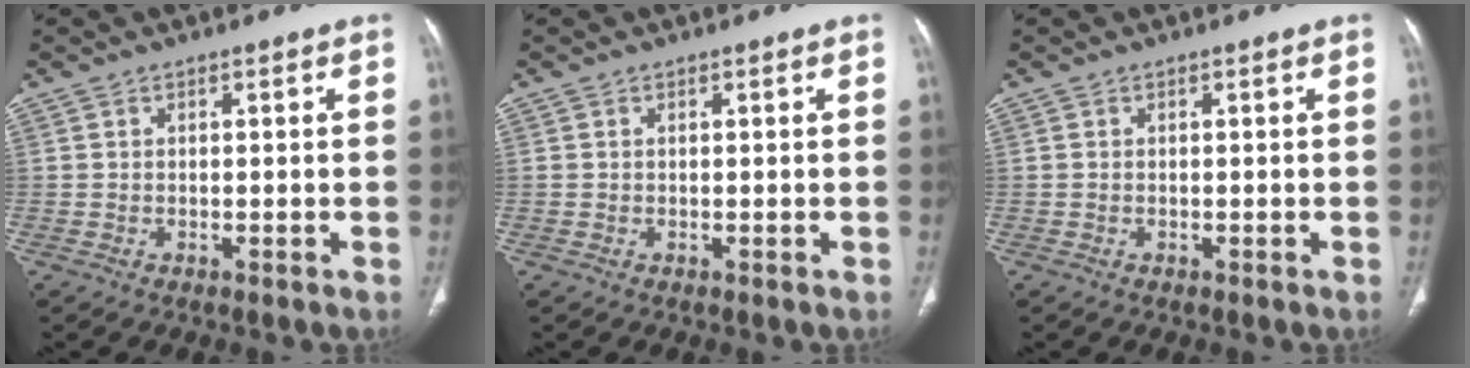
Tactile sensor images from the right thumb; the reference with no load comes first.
{"total": 0.0}
{"total": 0.0}